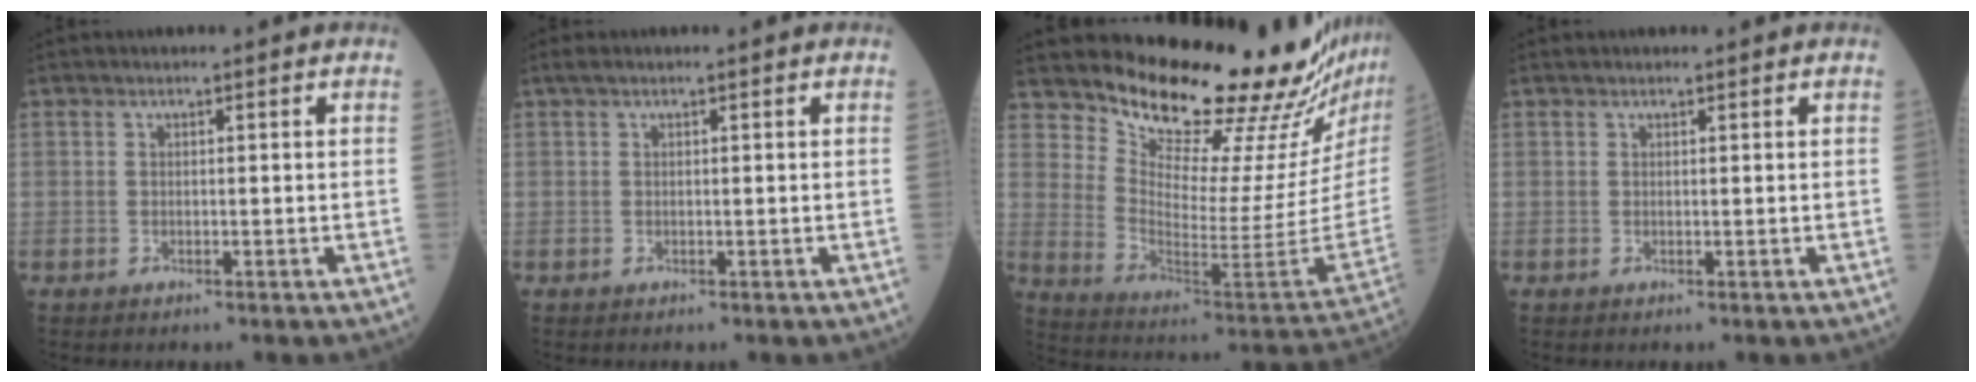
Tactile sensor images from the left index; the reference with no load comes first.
{"total": 1.5, "force": [1.2, 0.0, 1.0], "torque": [-0.022, 0.021, 0.020]}
{"total": 23.7, "force": [21.2, 0.9, 10.5], "torque": [-0.178, -0.138, 0.299]}
{"total": 1.5, "force": [1.4, 0.2, 0.5], "torque": [-0.008, 0.020, 0.023]}